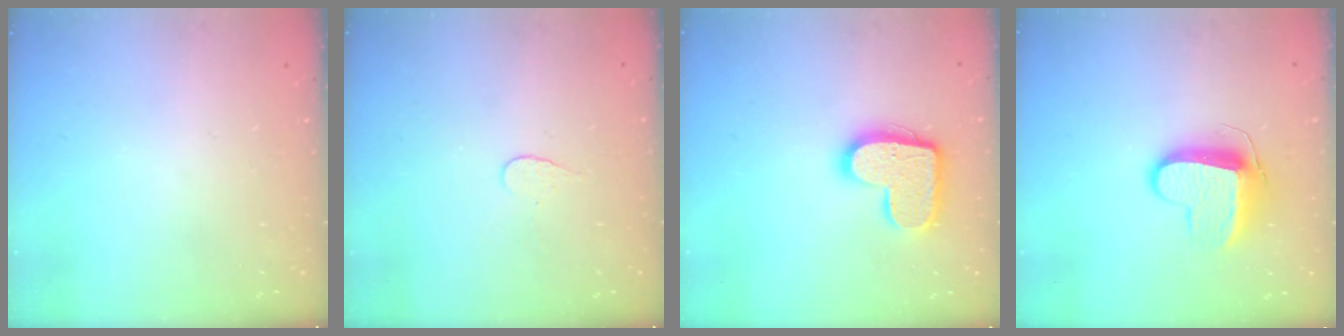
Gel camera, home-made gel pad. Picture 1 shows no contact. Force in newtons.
{"total": 3.9, "press": 3.9, "slide": 0.3}
{"total": 14.9, "press": 14.9, "slide": 1.0}
{"total": 11.2, "press": 11.2, "slide": 0.8}